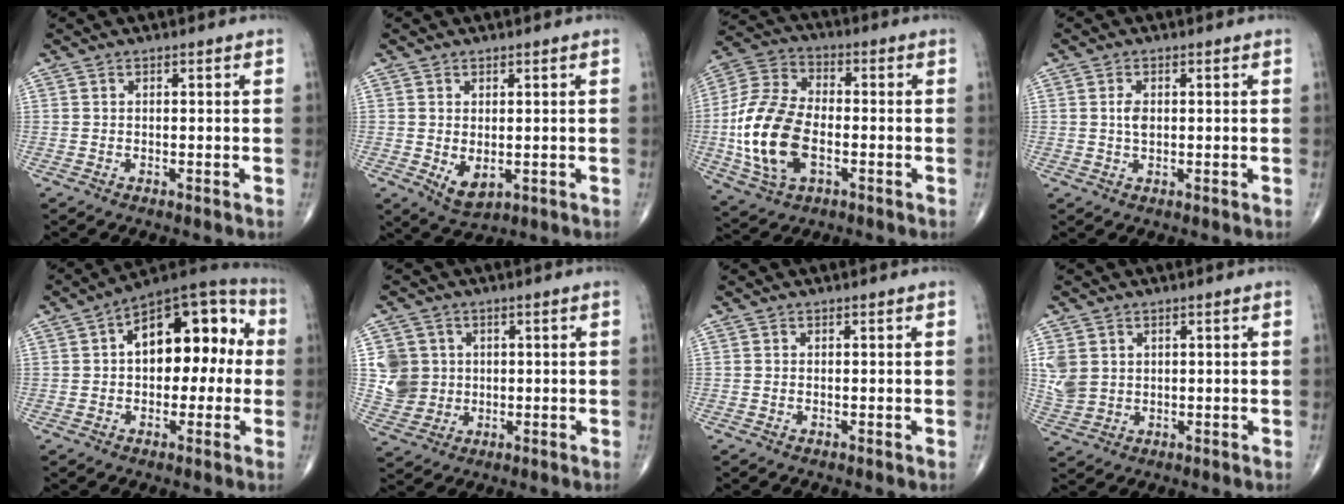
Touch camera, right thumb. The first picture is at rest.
{"total": 4.4, "force": [-0.5, 2.6, 3.6], "torque": [-0.054, -0.009, 0.006]}
{"total": 17.2, "force": [-3.2, 10.1, 13.5], "torque": [-0.278, 0.014, -0.059]}
{"total": 2.3, "force": [0.2, 1.3, 1.9], "torque": [-0.034, -0.002, 0.004]}
{"total": 17.0, "force": [2.0, 9.6, 13.9], "torque": [-0.159, 0.044, 0.019]}
{"total": 7.3, "force": [1.1, 7.0, 1.9], "torque": [-0.012, -0.001, 0.024]}
{"total": 0.0}
{"total": 5.9, "force": [1.4, 4.8, 3.1], "torque": [-0.061, -0.004, 0.039]}